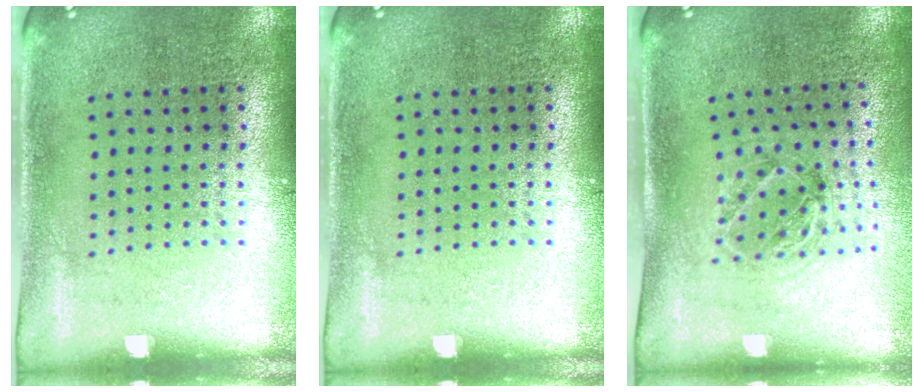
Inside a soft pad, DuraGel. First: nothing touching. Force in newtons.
{"total": 0.0}
{"total": 1.1, "press": 1.1, "slide": 0.3}